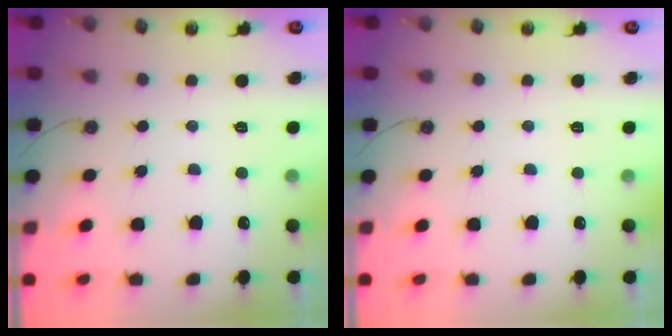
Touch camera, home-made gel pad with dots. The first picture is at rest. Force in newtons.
{"total": 0.0}